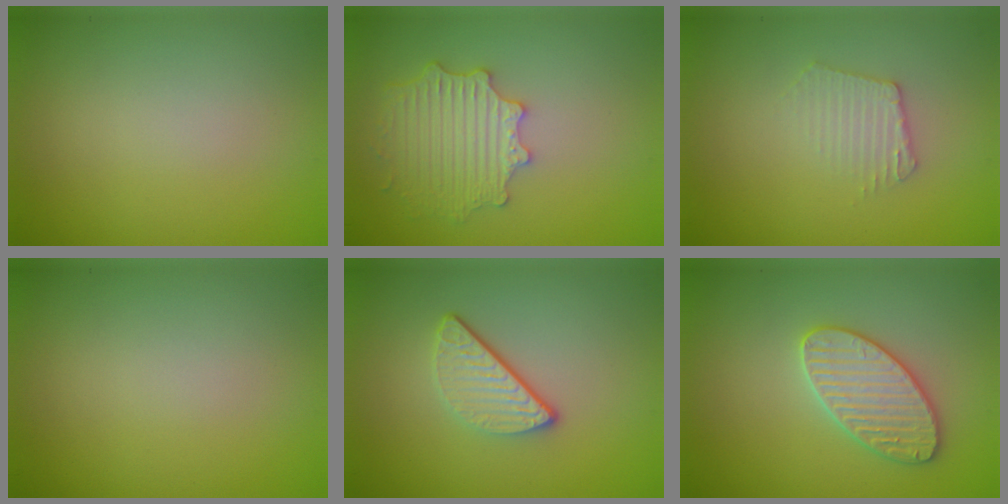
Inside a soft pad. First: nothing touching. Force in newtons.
{"total": 4.3, "press": 3.6, "slide": 2.4}
{"total": 2.1, "press": 2.0, "slide": 0.4}
{"total": 0.0}
{"total": 3.2, "press": 2.4, "slide": 2.1}
{"total": 3.7, "press": 3.6, "slide": 0.5}